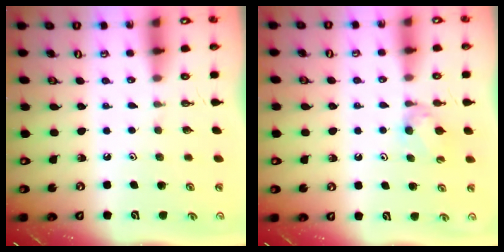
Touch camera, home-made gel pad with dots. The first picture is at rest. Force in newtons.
{"total": 4.1, "press": 3.9, "slide": 0.9}